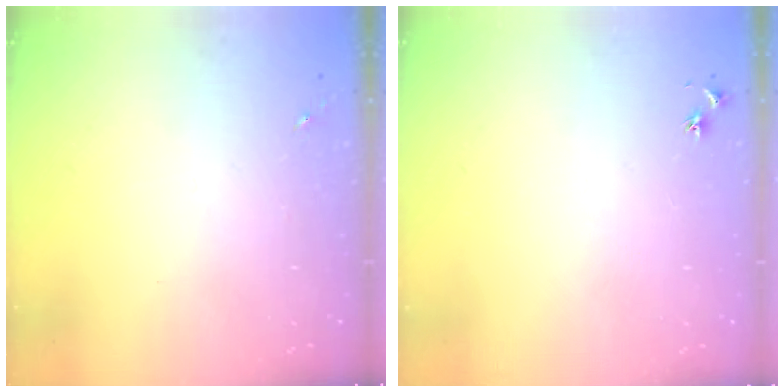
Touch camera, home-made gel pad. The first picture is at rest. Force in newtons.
{"total": 3.0, "press": 2.9, "slide": 0.4}